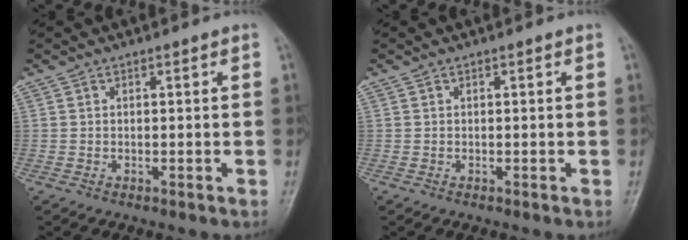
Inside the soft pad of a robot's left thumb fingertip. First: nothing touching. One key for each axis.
{"total": 0.0}